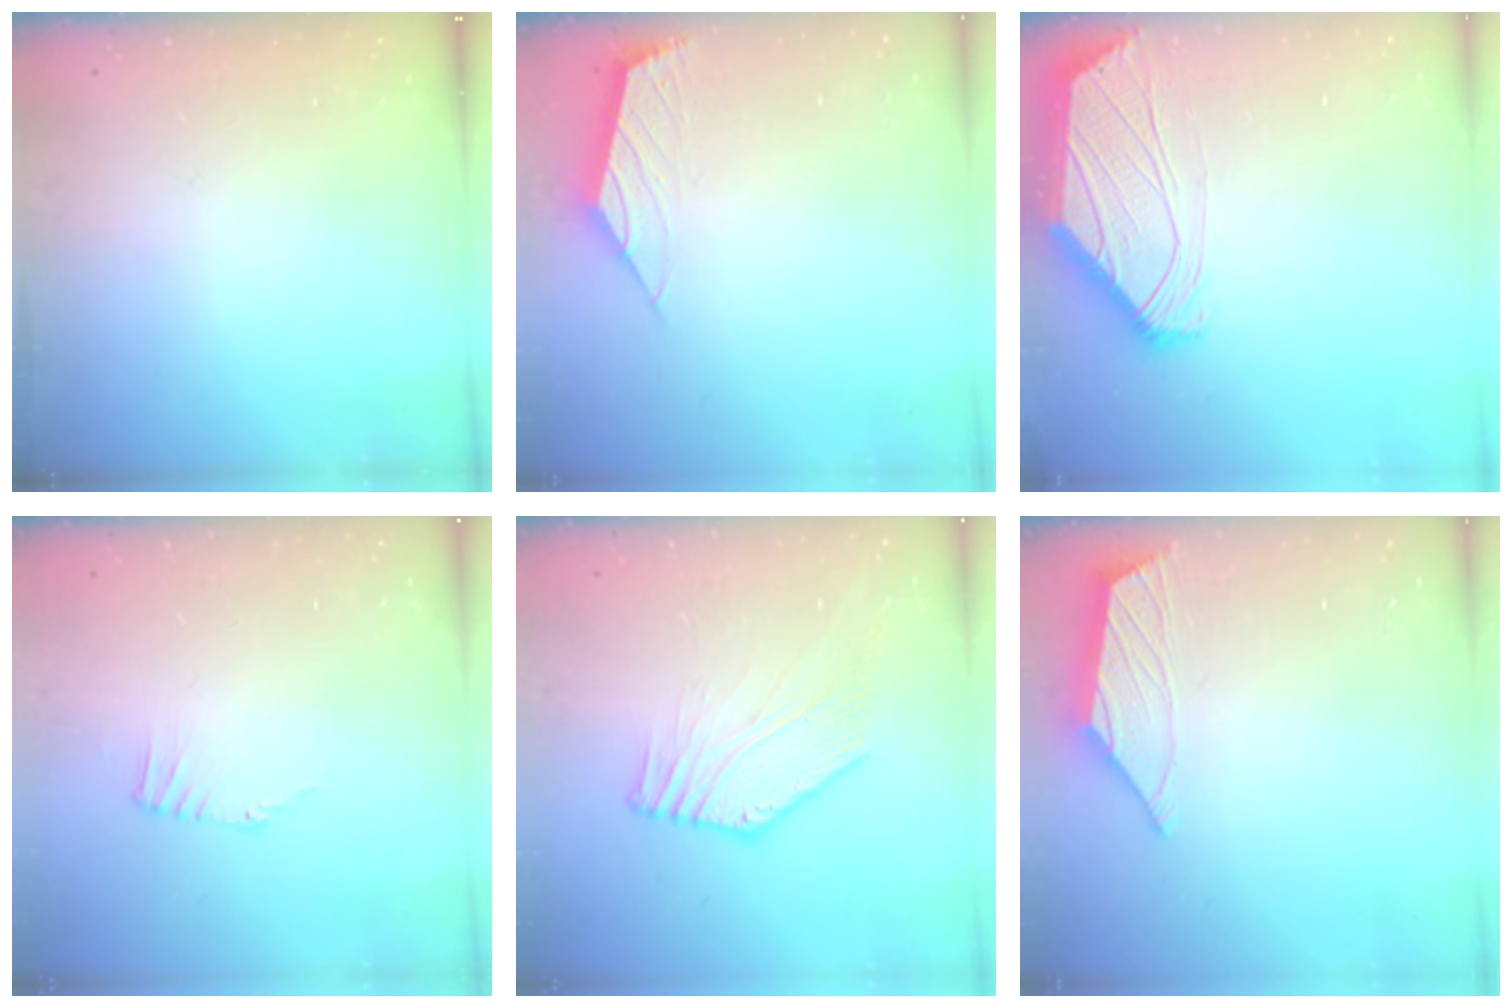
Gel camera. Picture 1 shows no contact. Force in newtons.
{"total": 2.1, "press": 2.0, "slide": 0.7}
{"total": 1.1, "press": 1.0, "slide": 0.6}
{"total": 1.3, "press": 1.2, "slide": 0.2}
{"total": 2.6, "press": 2.5, "slide": 0.9}
{"total": 2.4, "press": 2.4, "slide": 0.5}